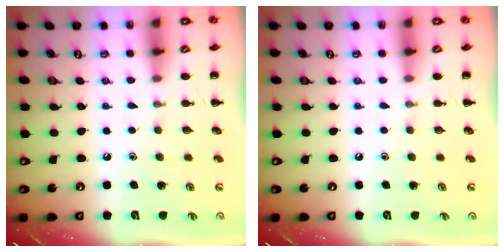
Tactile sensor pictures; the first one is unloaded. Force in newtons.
{"total": 0.0}